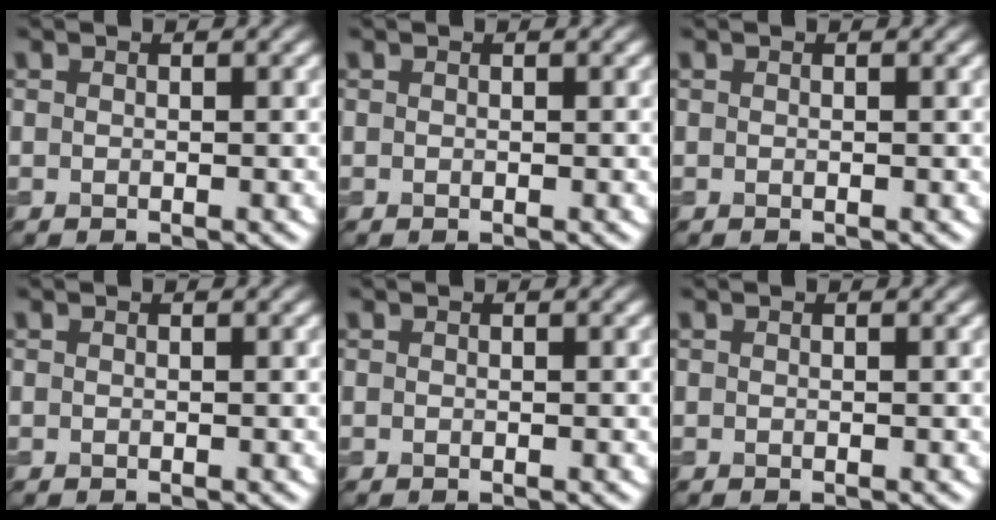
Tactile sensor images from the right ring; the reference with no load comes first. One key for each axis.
{"total": 0.0}
{"total": 0.0}
{"total": 0.0}
{"total": 0.0}
{"total": 0.0}